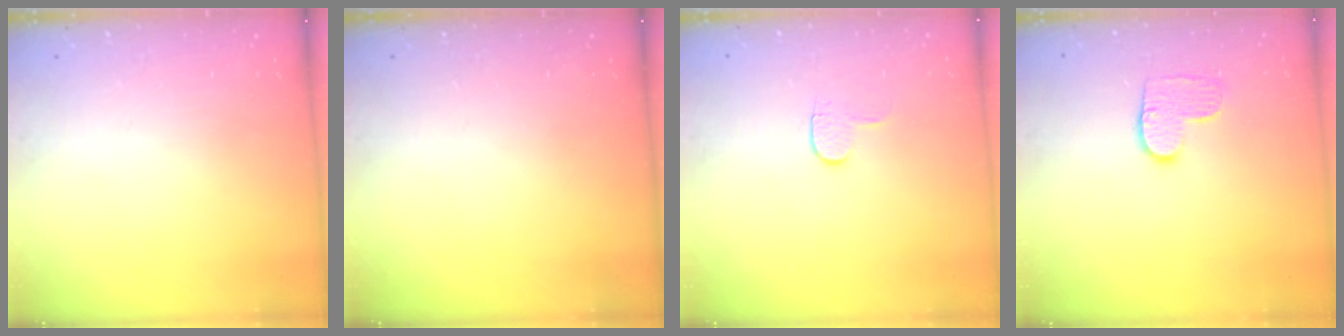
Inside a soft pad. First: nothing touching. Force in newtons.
{"total": 0.0}
{"total": 3.9, "press": 3.9, "slide": 0.4}
{"total": 8.4, "press": 8.4, "slide": 0.3}